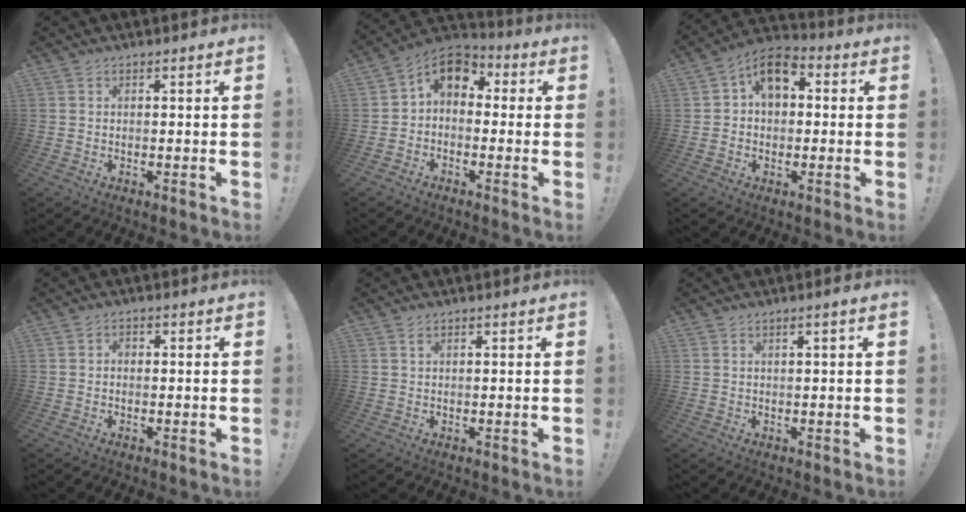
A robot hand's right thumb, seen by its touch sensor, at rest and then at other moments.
{"total": 7.8, "force": [1.4, 5.7, 5.1], "torque": [-0.086, 0.000, 0.030]}
{"total": 9.2, "force": [2.5, 6.7, 5.9], "torque": [-0.081, 0.004, 0.048]}
{"total": 1.1, "force": [-0.5, 0.8, 0.6], "torque": [-0.010, 0.005, -0.009]}
{"total": 0.7, "force": [0.5, 0.2, 0.5], "torque": [-0.005, -0.003, 0.007]}
{"total": 1.8, "force": [0.4, -0.2, 1.8], "torque": [-0.038, 0.003, 0.007]}